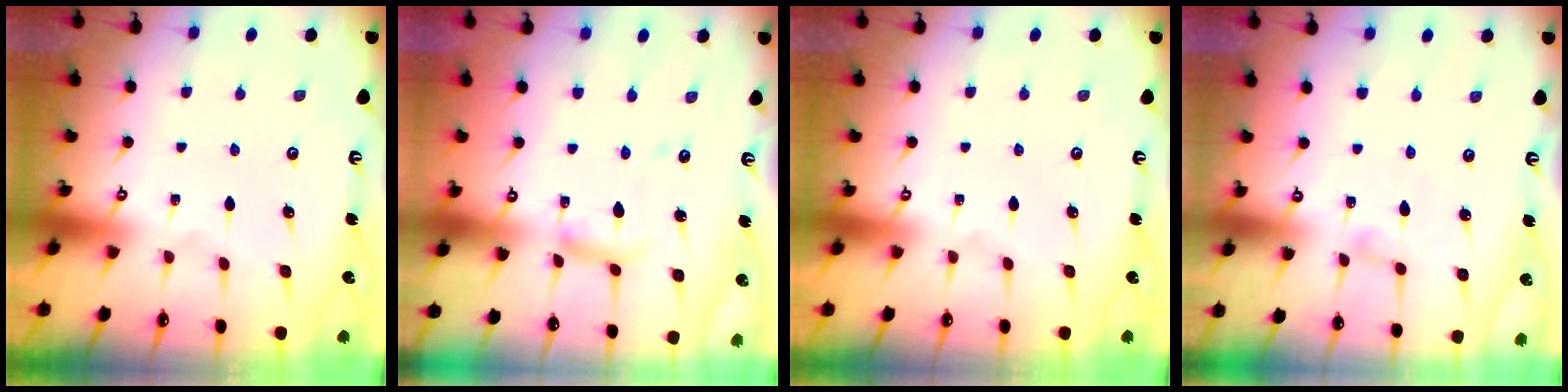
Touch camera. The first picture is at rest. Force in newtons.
{"total": 7.8, "press": 7.8, "slide": 0.5}
{"total": 0.0}
{"total": 2.5, "press": 2.4, "slide": 0.3}